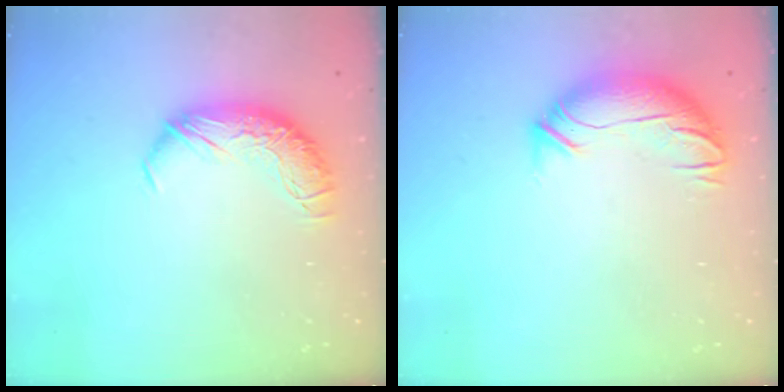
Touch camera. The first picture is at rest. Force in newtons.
{"total": 3.4, "press": 2.3, "slide": 2.5}